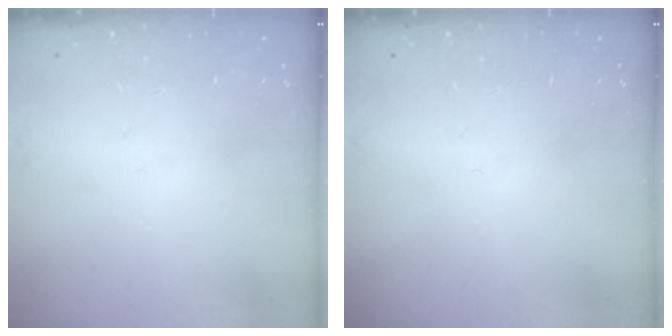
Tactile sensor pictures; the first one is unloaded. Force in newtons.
{"total": 0.0}